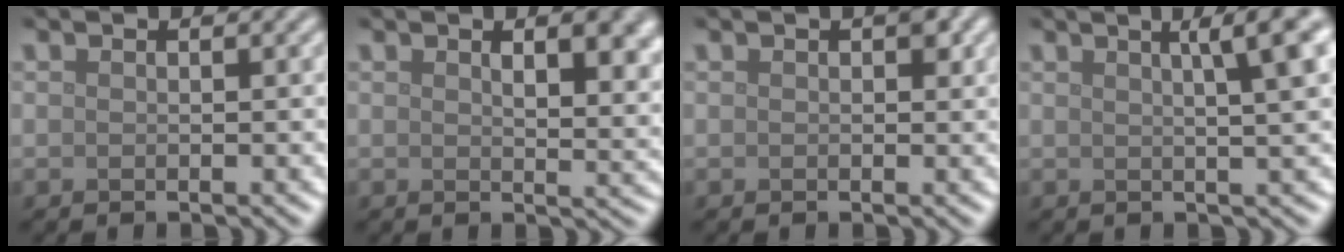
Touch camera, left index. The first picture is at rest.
{"total": 5.9, "force": [2.2, 2.6, 4.9], "torque": [-0.047, -0.003, 0.036]}
{"total": 1.1, "force": [0.3, 0.6, 0.9], "torque": [-0.008, -0.001, 0.004]}
{"total": 7.0, "force": [2.6, 2.0, 6.1], "torque": [-0.044, 0.033, 0.016]}